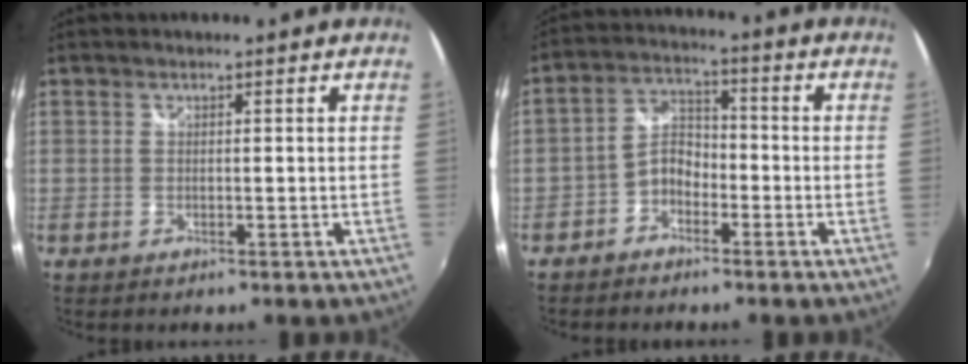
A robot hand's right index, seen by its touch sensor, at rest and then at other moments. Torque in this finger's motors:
{"motor_torque": [0.05, -0.05, 0.39, 0.07]}